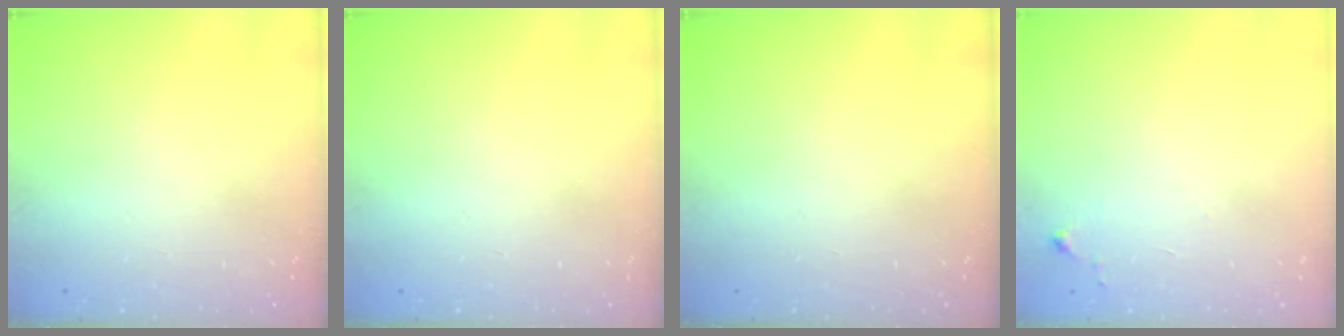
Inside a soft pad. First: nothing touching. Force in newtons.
{"total": 0.0}
{"total": 0.0}
{"total": 4.7, "press": 4.7, "slide": 0.6}